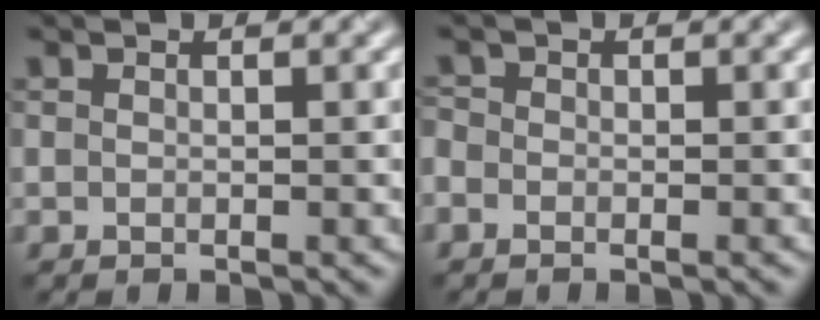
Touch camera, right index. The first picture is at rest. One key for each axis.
{"total": 1.1, "fx": -0.7, "fy": 0.9, "fz": 0.1, "tx": 0.001, "ty": -0.002, "tz": -0.017}